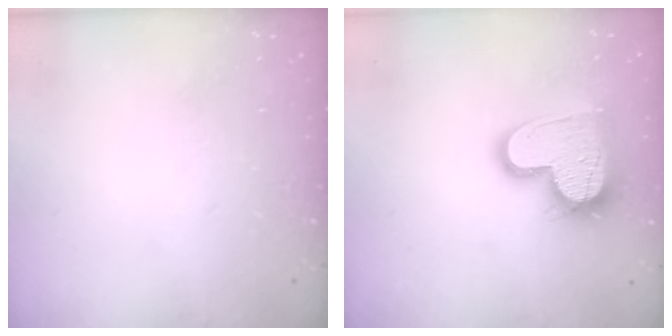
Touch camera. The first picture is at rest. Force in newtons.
{"total": 16.4, "press": 16.3, "slide": 1.2}